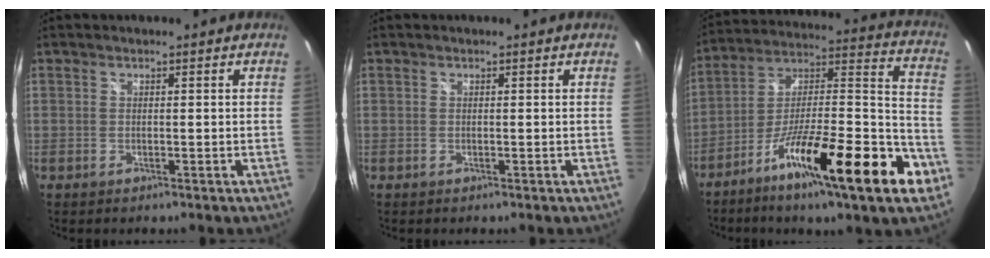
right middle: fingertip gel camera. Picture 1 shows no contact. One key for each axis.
{"total": 0.0}
{"total": 25.1, "fx": -13.2, "fy": 3.7, "fz": 21.0, "tx": -0.302, "ty": -0.007, "tz": -0.218}